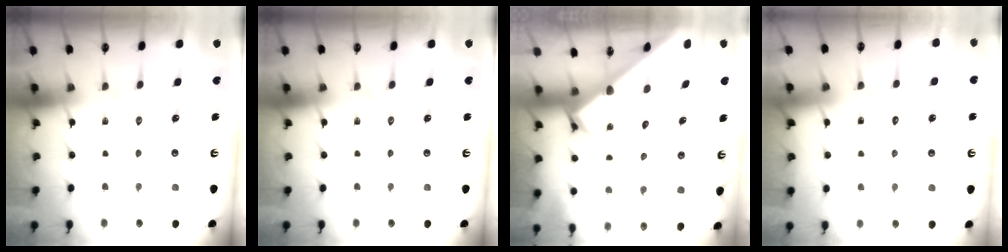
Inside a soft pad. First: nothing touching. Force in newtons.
{"total": 0.0}
{"total": 2.1, "press": 2.1, "slide": 0.2}
{"total": 4.8, "press": 4.8, "slide": 0.5}